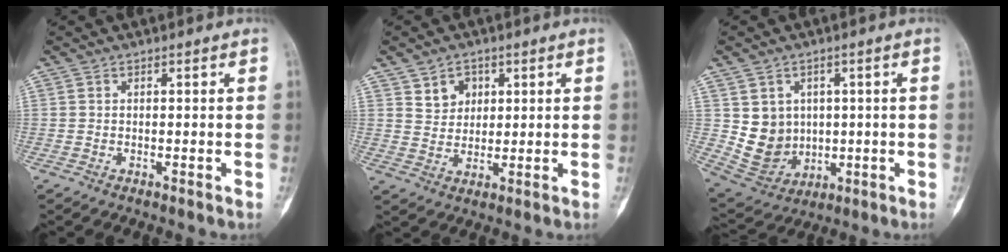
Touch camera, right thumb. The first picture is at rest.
{"total": 5.0, "force": [2.3, 4.0, 1.8], "torque": [-0.008, -0.015, 0.045]}
{"total": 9.3, "force": [1.2, 8.3, 4.0], "torque": [-0.034, -0.008, 0.046]}